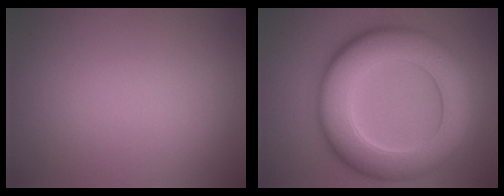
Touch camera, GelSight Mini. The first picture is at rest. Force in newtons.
{"total": 10.7, "press": 10.7, "slide": 0.6}